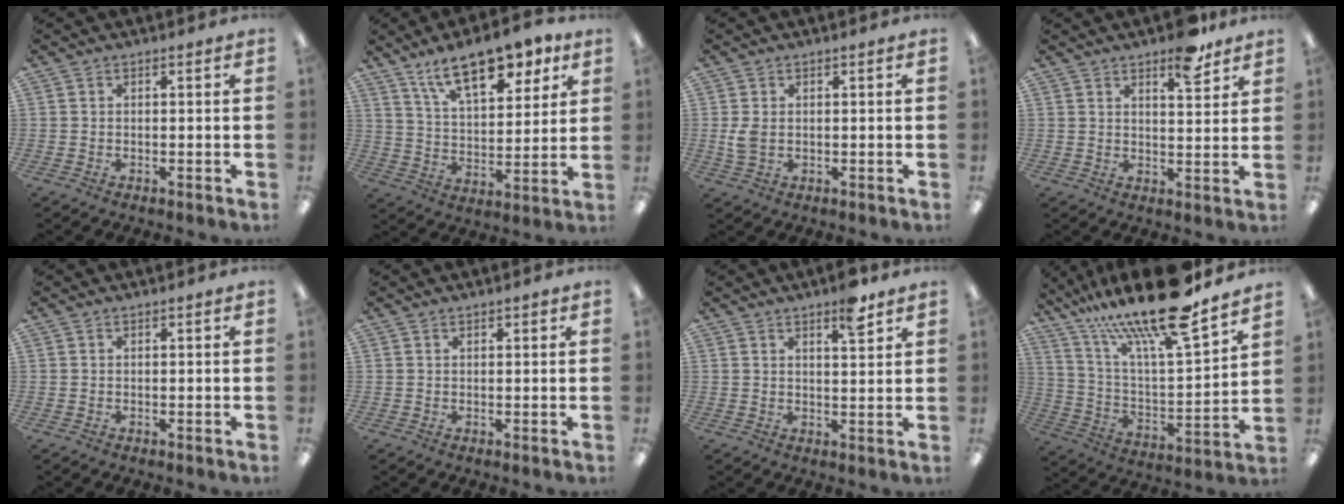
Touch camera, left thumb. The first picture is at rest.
{"total": 16.0, "force": [11.1, 6.7, 9.4], "torque": [-0.140, -0.053, 0.189]}
{"total": 3.7, "force": [0.0, 2.4, 2.8], "torque": [-0.058, -0.003, -0.004]}
{"total": 7.6, "force": [5.6, 2.6, 4.4], "torque": [-0.044, -0.036, 0.091]}
{"total": 0.0}
{"total": 0.7, "force": [0.5, 0.3, 0.5], "torque": [-0.010, 0.001, 0.010]}
{"total": 5.9, "force": [4.1, 1.6, 3.9], "torque": [-0.047, -0.021, 0.065]}
{"total": 22.3, "force": [17.8, 4.3, 12.8], "torque": [-0.219, -0.122, 0.296]}